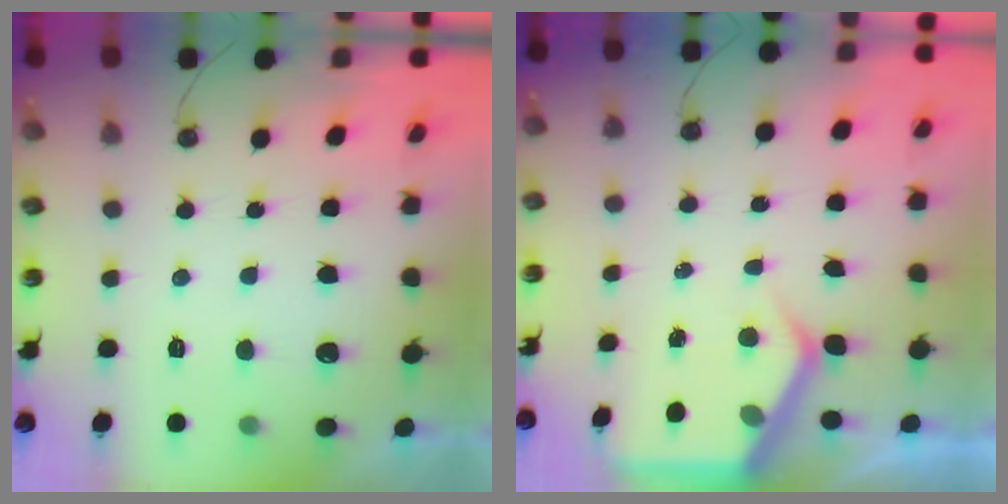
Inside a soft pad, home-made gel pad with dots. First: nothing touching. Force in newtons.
{"total": 4.6, "press": 4.6, "slide": 0.5}